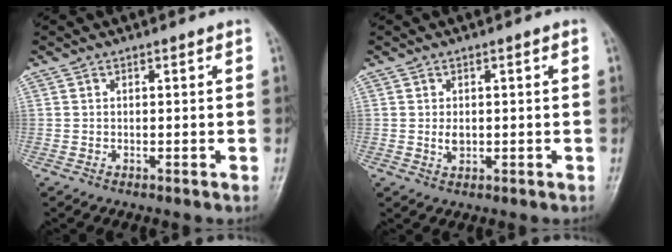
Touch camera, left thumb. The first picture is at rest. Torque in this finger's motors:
{"motor_torque": [0.51, 0.50, 0.10, -0.14, 0.00]}